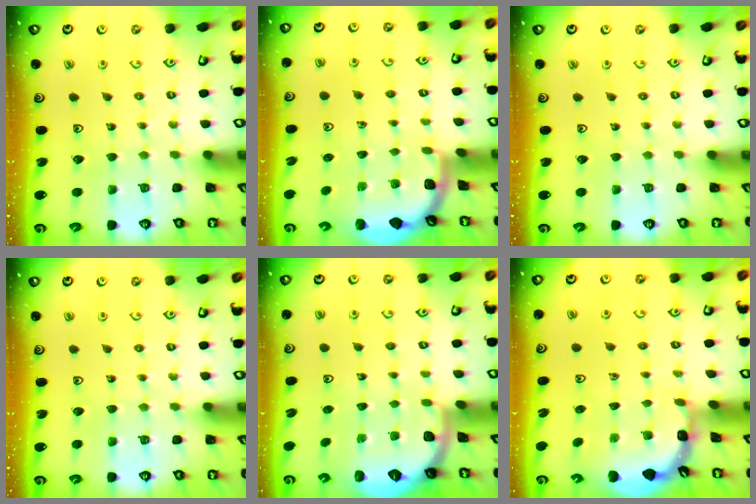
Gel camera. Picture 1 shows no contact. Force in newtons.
{"total": 1.8, "press": 1.8, "slide": 0.0}
{"total": 0.0}
{"total": 0.0}
{"total": 1.6, "press": 1.6, "slide": 0.1}
{"total": 1.7, "press": 1.7, "slide": 0.0}